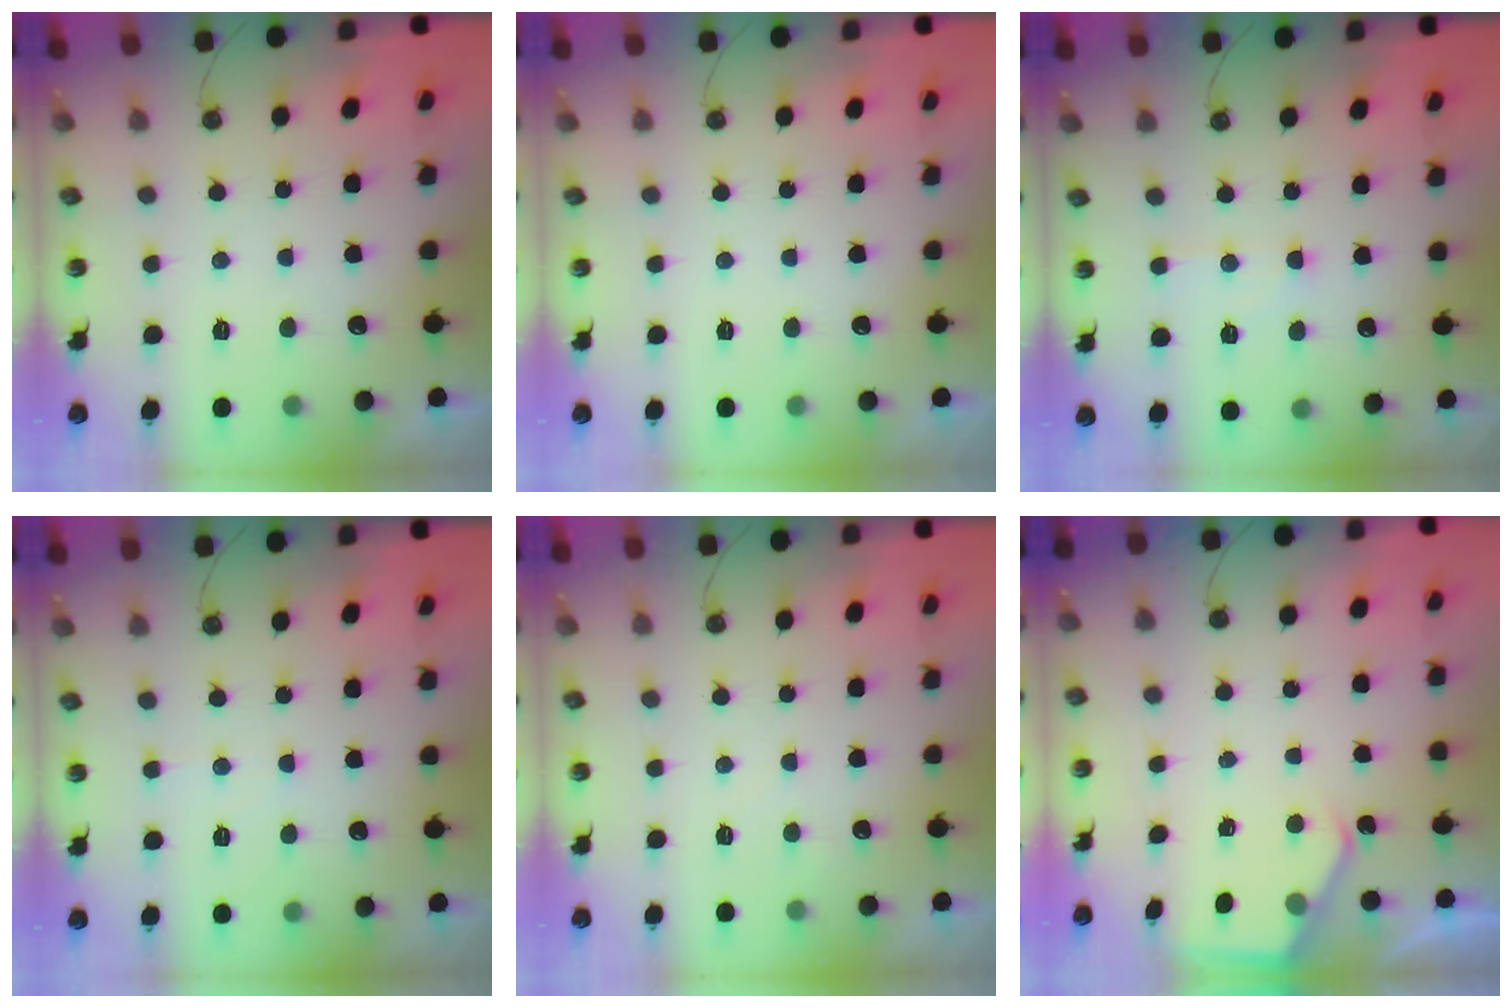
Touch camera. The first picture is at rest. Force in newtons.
{"total": 0.0}
{"total": 5.6, "press": 5.6, "slide": 0.4}
{"total": 3.8, "press": 3.8, "slide": 0.5}
{"total": 1.9, "press": 1.9, "slide": 0.3}
{"total": 2.4, "press": 2.4, "slide": 0.3}